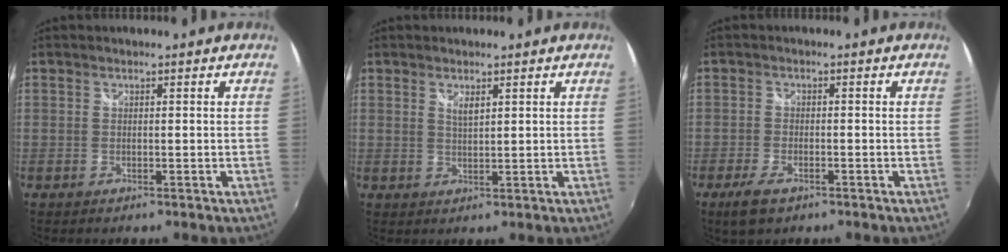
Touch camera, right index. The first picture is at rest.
{"total": 2.0, "force": [1.2, 0.6, 1.5], "torque": [-0.025, -0.002, 0.020]}
{"total": 4.8, "force": [-3.1, 2.0, 3.0], "torque": [-0.077, -0.011, -0.057]}